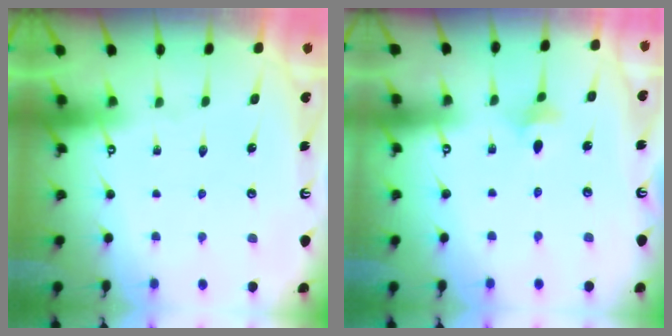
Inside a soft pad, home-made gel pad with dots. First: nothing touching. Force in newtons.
{"total": 3.3, "press": 3.2, "slide": 0.6}